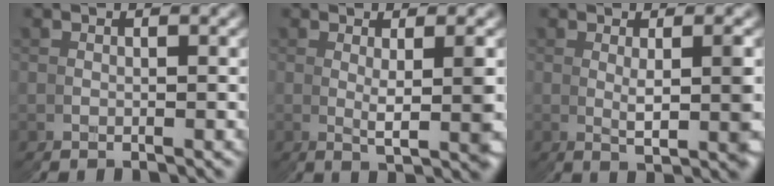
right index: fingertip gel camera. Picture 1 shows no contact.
{"total": 3.4, "force": [0.6, -1.9, 2.8], "torque": [-0.039, 0.018, 0.007]}
{"total": 3.0, "force": [0.6, -1.8, 2.4], "torque": [-0.030, 0.018, 0.008]}